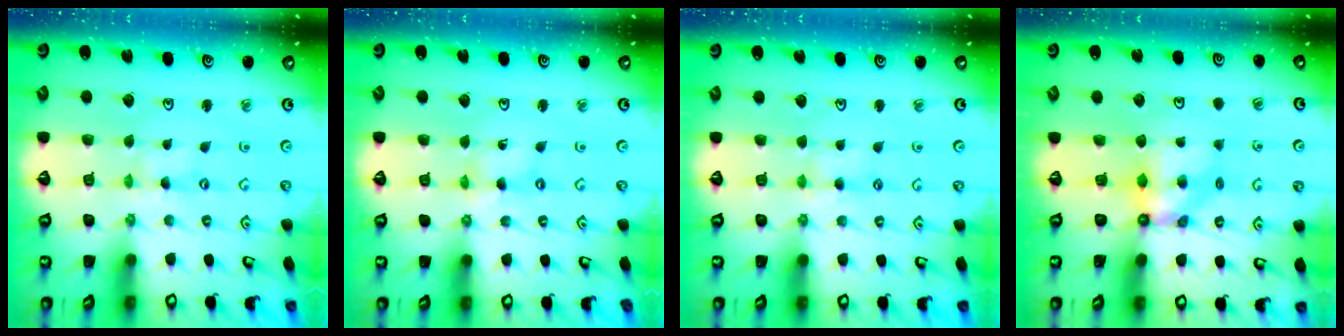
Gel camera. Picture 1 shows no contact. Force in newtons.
{"total": 0.9, "press": 0.9, "slide": 0.2}
{"total": 3.0, "press": 2.9, "slide": 0.5}
{"total": 5.3, "press": 5.3, "slide": 0.3}